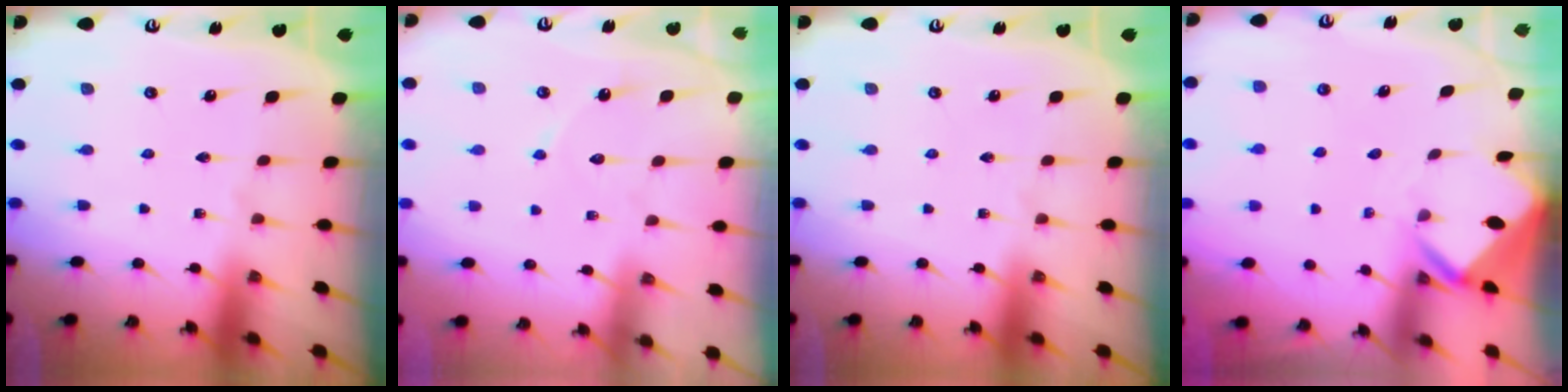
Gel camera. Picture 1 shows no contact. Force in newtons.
{"total": 4.7, "press": 4.7, "slide": 0.5}
{"total": 0.0}
{"total": 2.9, "press": 2.9, "slide": 0.2}